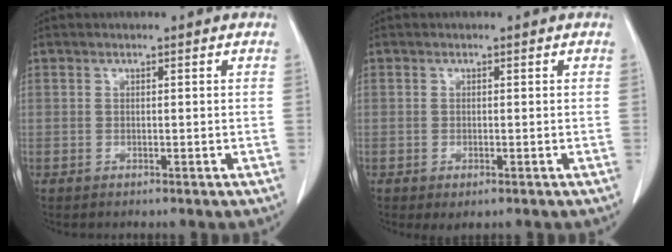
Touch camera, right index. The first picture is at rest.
{"total": 1.4, "force": [-0.6, 0.5, 1.2], "torque": [-0.017, -0.003, -0.002]}